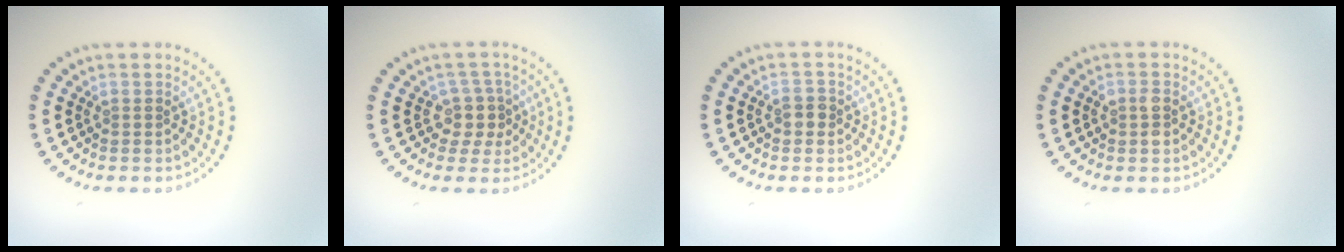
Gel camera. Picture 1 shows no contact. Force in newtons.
{"total": 2.5, "press": 1.9, "slide": 1.6}
{"total": 1.3, "press": 1.3, "slide": 0.3}
{"total": 1.4, "press": 1.4, "slide": 0.2}